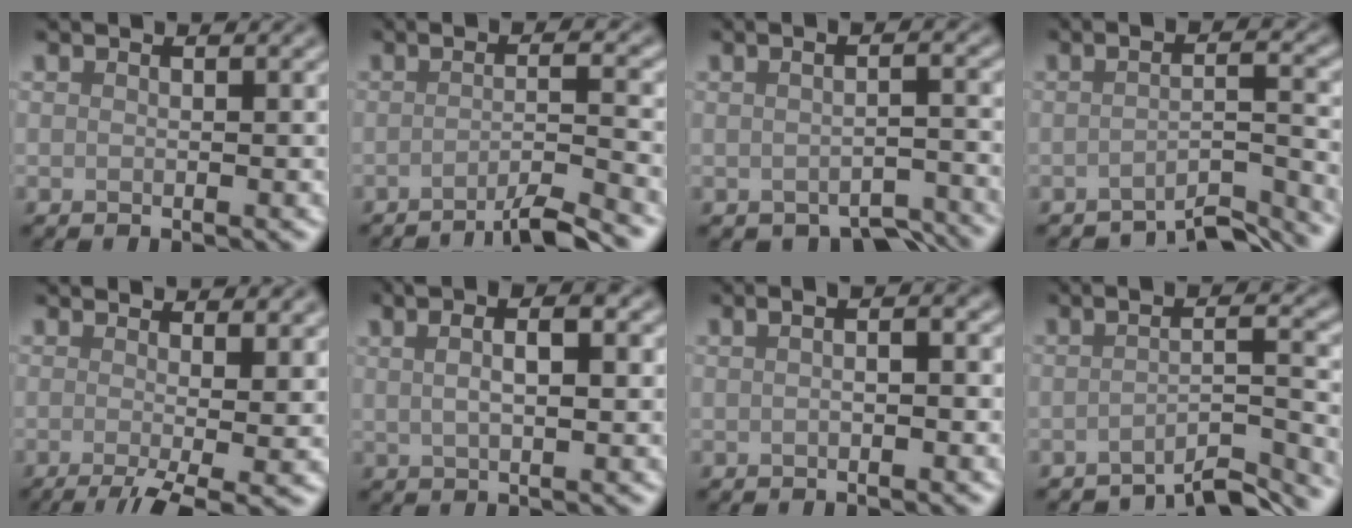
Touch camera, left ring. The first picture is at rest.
{"total": 5.1, "force": [-3.0, 0.6, 4.1], "torque": [-0.049, 0.006, -0.062]}
{"total": 3.7, "force": [-2.5, 1.2, 2.4], "torque": [-0.039, -0.002, -0.029]}
{"total": 5.1, "force": [-4.3, 0.8, 2.7], "torque": [-0.034, 0.007, -0.067]}
{"total": 7.9, "force": [-0.6, 2.6, 7.4], "torque": [-0.073, 0.008, -0.017]}
{"total": 5.3, "force": [2.0, 2.0, 4.5], "torque": [-0.070, 0.010, 0.017]}
{"total": 3.4, "force": [0.9, 1.3, 3.0], "torque": [-0.028, 0.009, -0.004]}
{"total": 5.3, "force": [-4.0, 0.8, 3.3], "torque": [-0.040, 0.010, -0.066]}